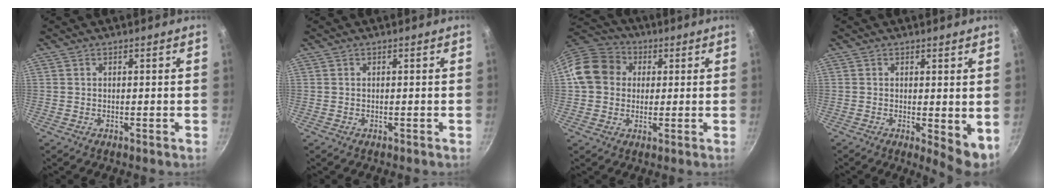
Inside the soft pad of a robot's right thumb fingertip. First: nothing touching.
{"total": 0.0}
{"total": 12.4, "force": [2.2, 10.6, 6.0], "torque": [-0.086, 0.026, 0.021]}
{"total": 5.3, "force": [0.1, 2.0, 4.9], "torque": [-0.062, -0.008, 0.005]}